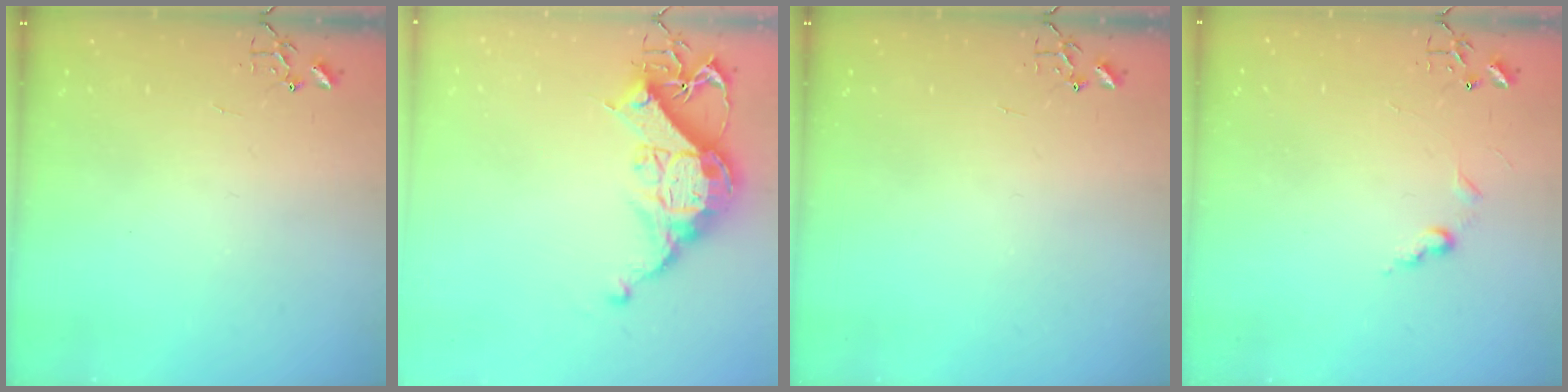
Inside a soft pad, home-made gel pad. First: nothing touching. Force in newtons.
{"total": 13.3, "press": 13.3, "slide": 0.7}
{"total": 0.0}
{"total": 6.9, "press": 6.8, "slide": 1.0}